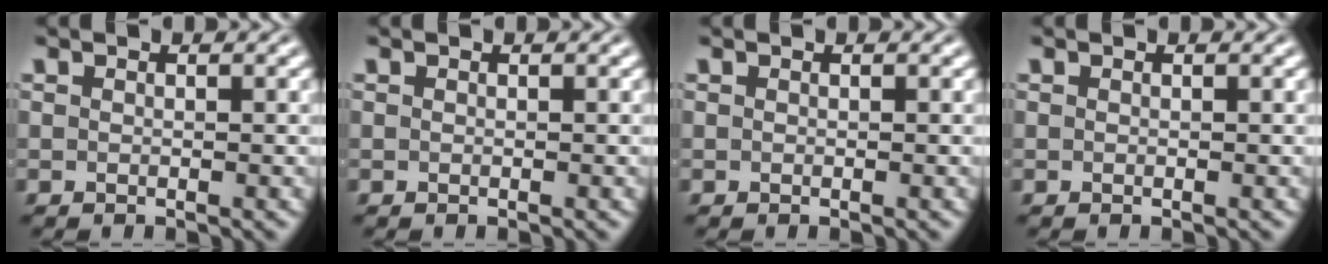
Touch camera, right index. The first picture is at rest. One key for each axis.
{"total": 0.0}
{"total": 0.0}
{"total": 0.0}